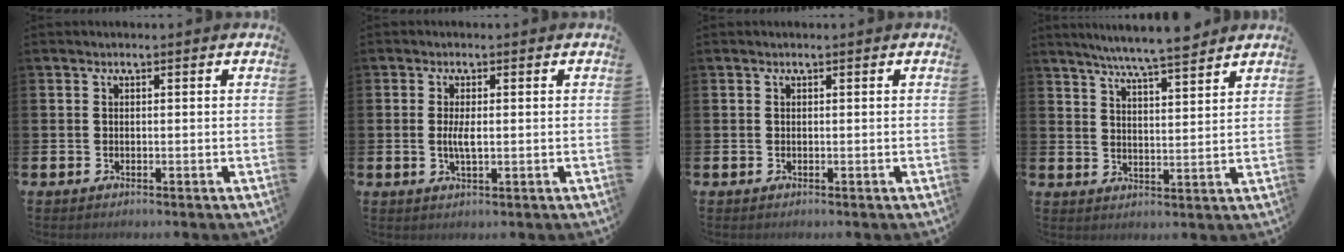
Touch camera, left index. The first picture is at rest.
{"total": 2.6, "force": [0.1, 0.9, 2.4], "torque": [-0.042, 0.000, -0.002]}
{"total": 0.0}
{"total": 6.7, "force": [6.4, -0.1, 2.1], "torque": [-0.054, -0.035, 0.113]}